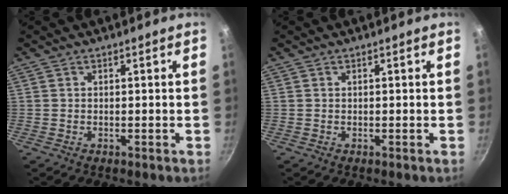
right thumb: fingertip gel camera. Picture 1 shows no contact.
{"total": 0.0}